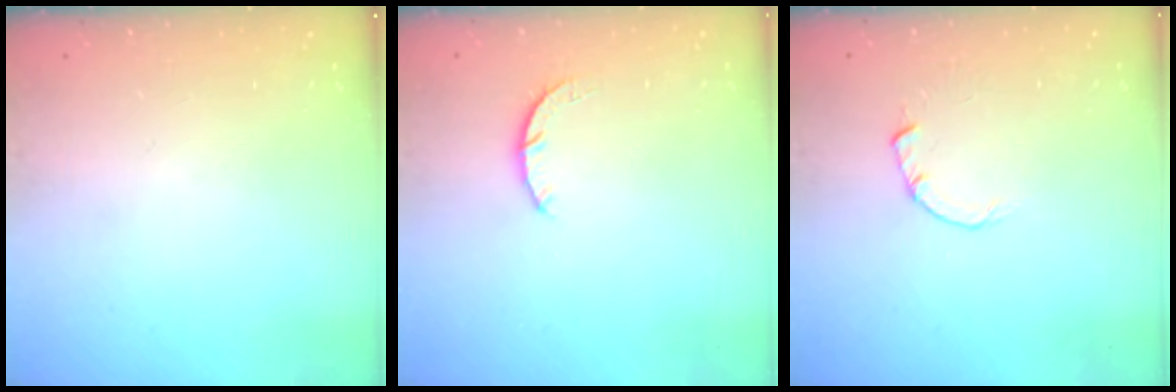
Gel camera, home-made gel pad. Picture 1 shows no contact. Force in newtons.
{"total": 3.4, "press": 3.4, "slide": 0.5}
{"total": 1.8, "press": 1.7, "slide": 0.3}